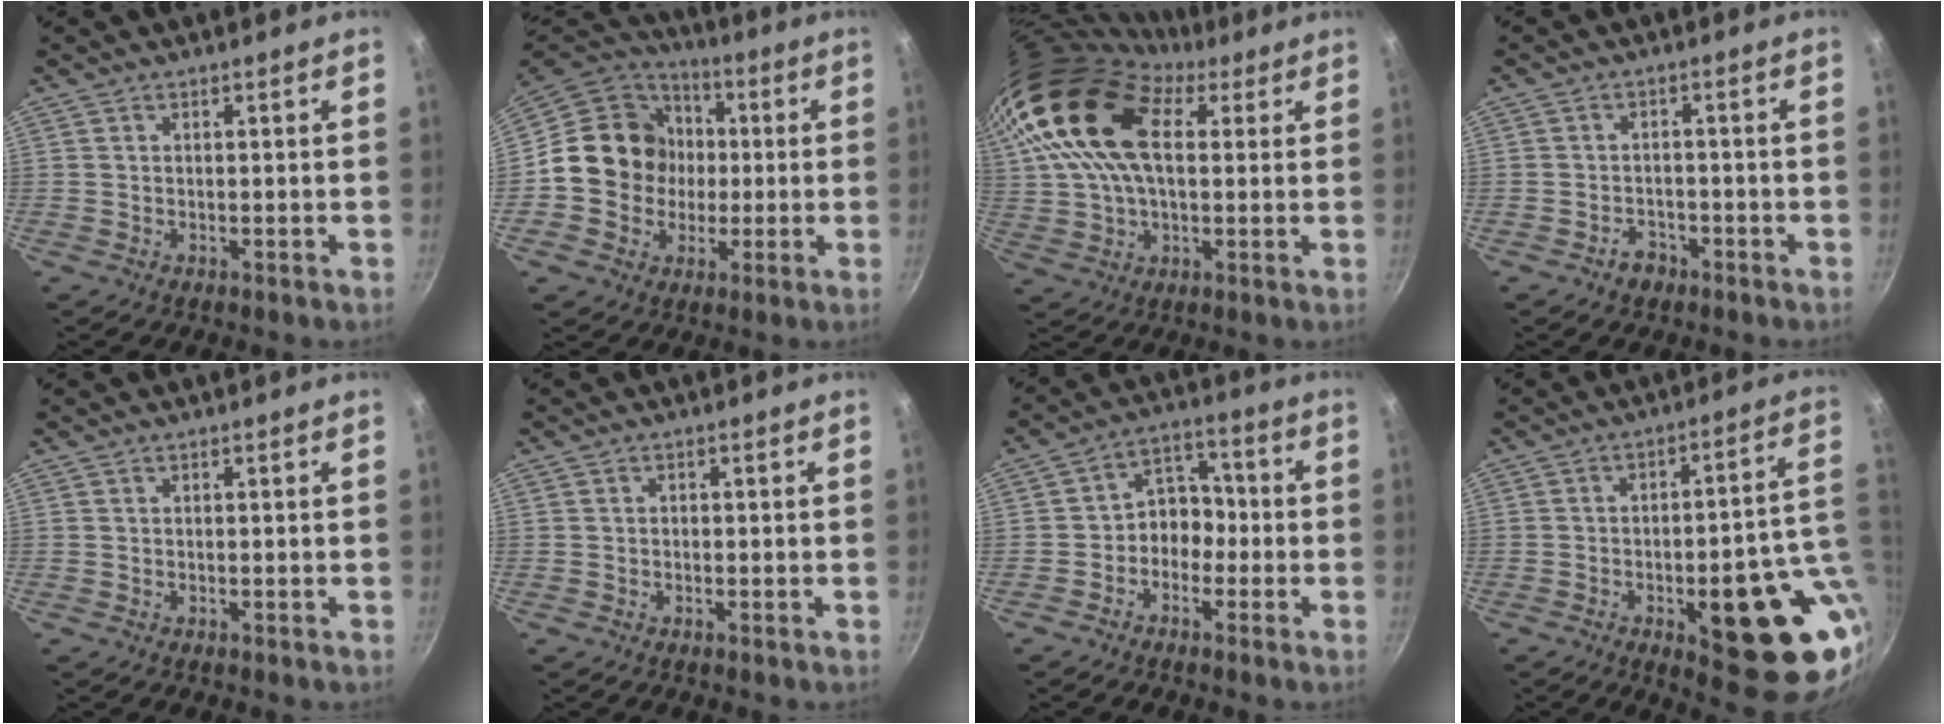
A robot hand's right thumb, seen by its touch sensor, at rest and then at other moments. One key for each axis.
{"total": 16.2, "fx": 0.1, "fy": 14.8, "fz": 6.8, "tx": -0.083, "ty": 0.027, "tz": -0.007}
{"total": 21.6, "fx": 6.1, "fy": 13.4, "fz": 15.9, "tx": -0.298, "ty": 0.015, "tz": 0.098}
{"total": 3.2, "fx": -2.0, "fy": 2.3, "fz": 0.9, "tx": 0.003, "ty": 0.023, "tz": -0.027}
{"total": 0.0}
{"total": 0.7, "fx": -0.3, "fy": 0.6, "fz": 0.2, "tx": -0.005, "ty": 0.003, "tz": -0.006}
{"total": 7.1, "fx": -2.1, "fy": 5.7, "fz": 3.7, "tx": -0.008, "ty": 0.043, "tz": -0.049}
{"total": 21.0, "fx": -3.7, "fy": 7.5, "fz": 19.3, "tx": -0.202, "ty": 0.008, "tz": -0.041}